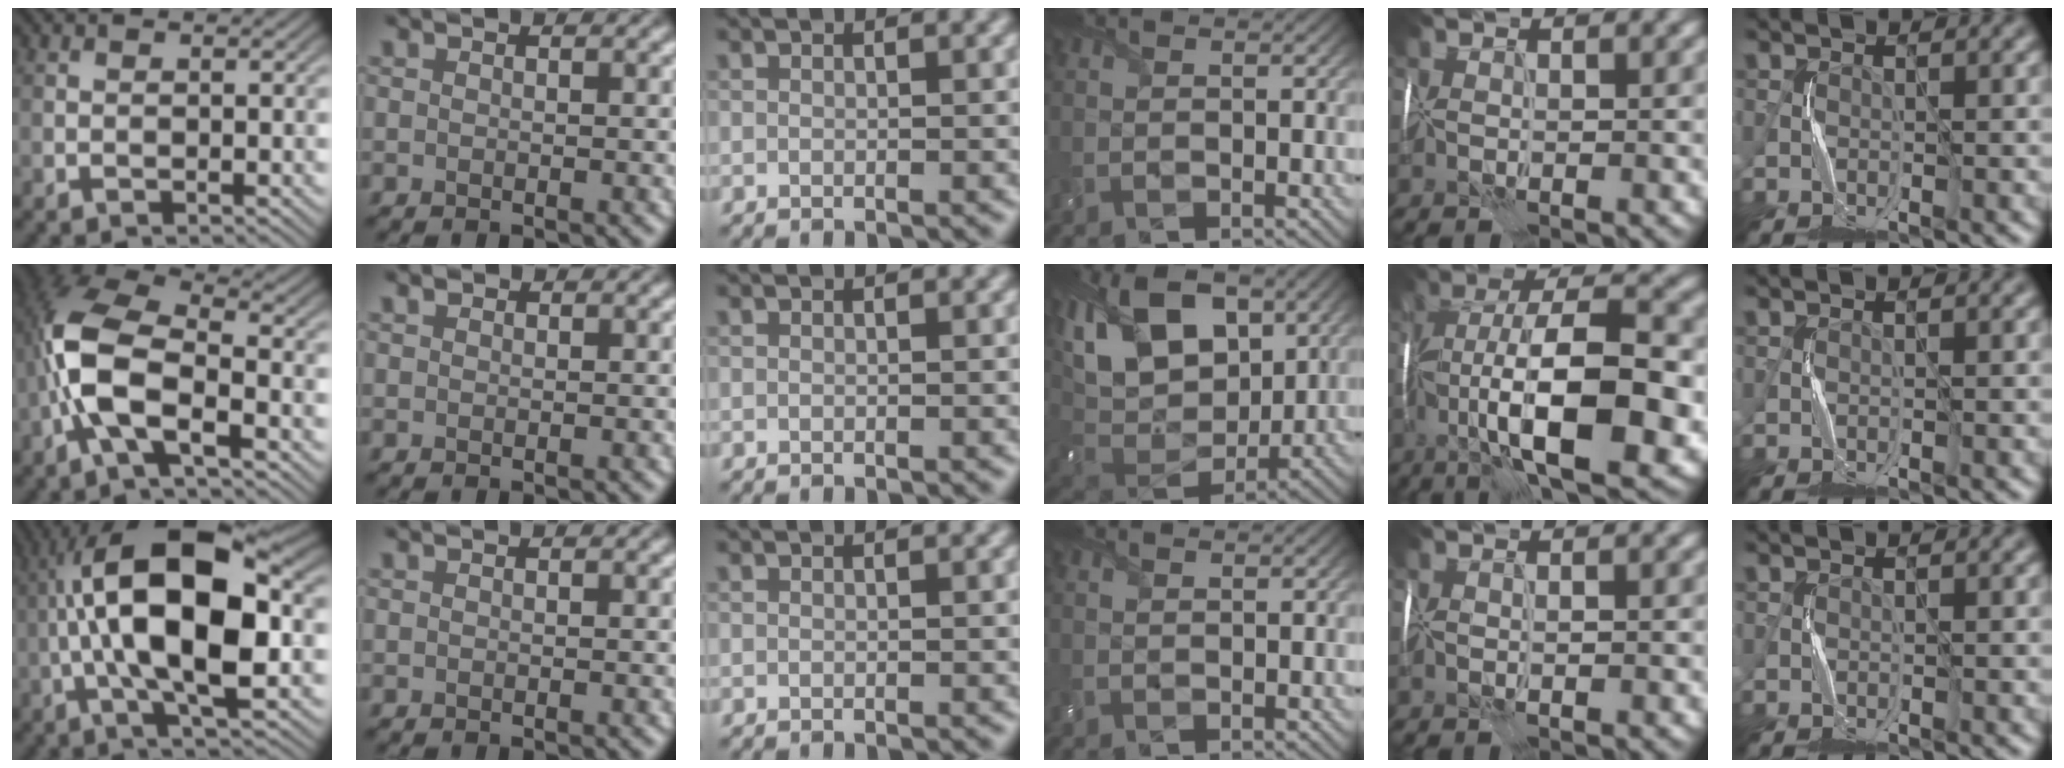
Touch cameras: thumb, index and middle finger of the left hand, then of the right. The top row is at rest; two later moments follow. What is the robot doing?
{"motion": "wrap", "object": "felt sheet"}